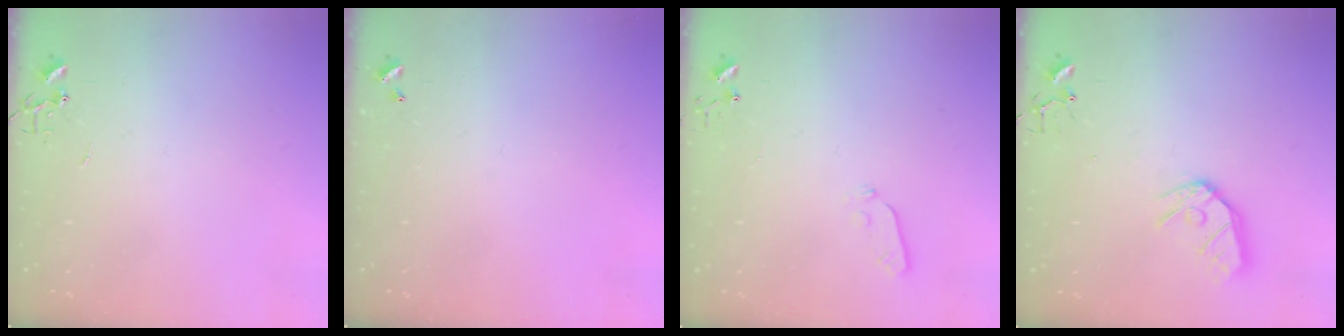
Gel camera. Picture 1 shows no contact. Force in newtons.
{"total": 0.0}
{"total": 3.7, "press": 3.6, "slide": 0.4}
{"total": 11.0, "press": 11.0, "slide": 1.3}